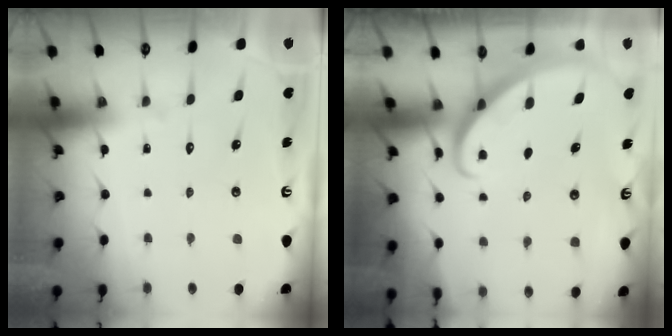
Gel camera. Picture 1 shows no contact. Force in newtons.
{"total": 2.9, "press": 2.9, "slide": 0.2}